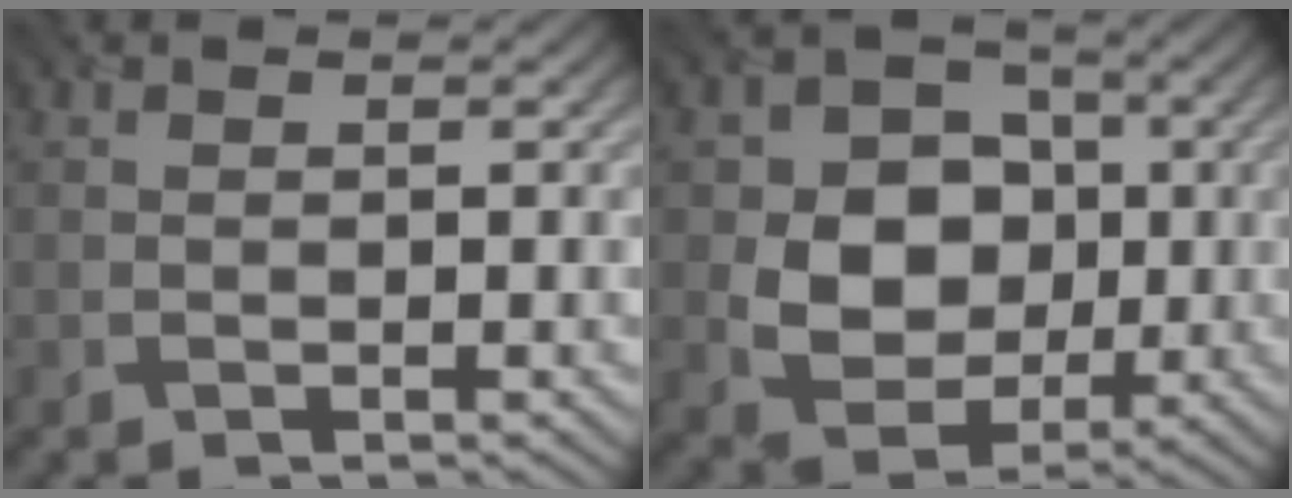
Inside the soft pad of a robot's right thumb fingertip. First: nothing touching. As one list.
[{"total": 9.8, "force": [-0.2, 8.1, 5.5], "torque": [-0.106, -0.004, -0.019]}]